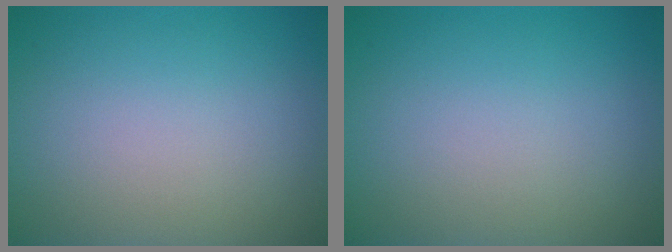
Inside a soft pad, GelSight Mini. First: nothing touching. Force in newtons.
{"total": 0.0}